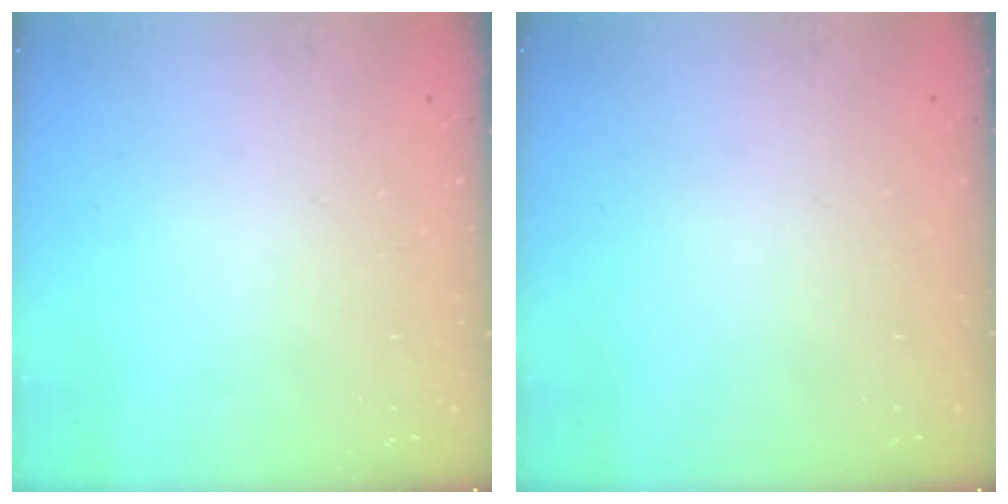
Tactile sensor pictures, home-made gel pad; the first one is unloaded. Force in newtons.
{"total": 0.0}